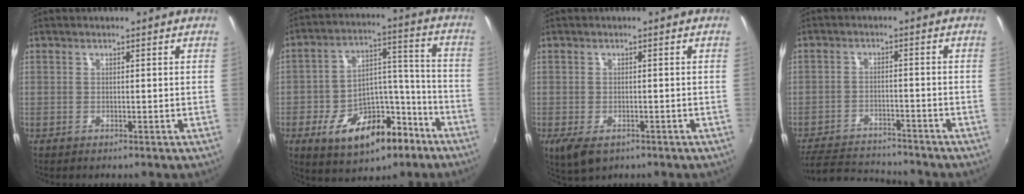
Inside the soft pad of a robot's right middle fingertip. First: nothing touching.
{"total": 16.2, "force": [-9.1, 9.2, 9.7], "torque": [-0.179, 0.034, -0.125]}
{"total": 5.6, "force": [-3.0, 3.0, 3.7], "torque": [-0.076, -0.024, -0.047]}
{"total": 11.2, "force": [-10.4, 2.9, 3.1], "torque": [-0.087, 0.005, -0.163]}